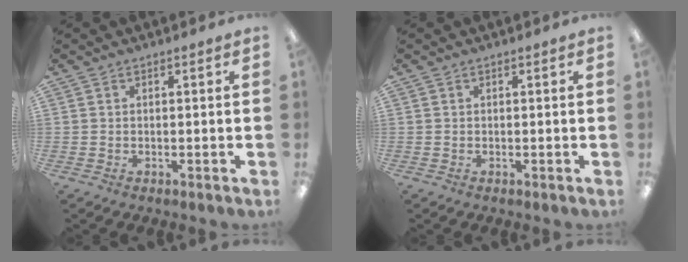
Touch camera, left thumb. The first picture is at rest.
{"total": 0.0}